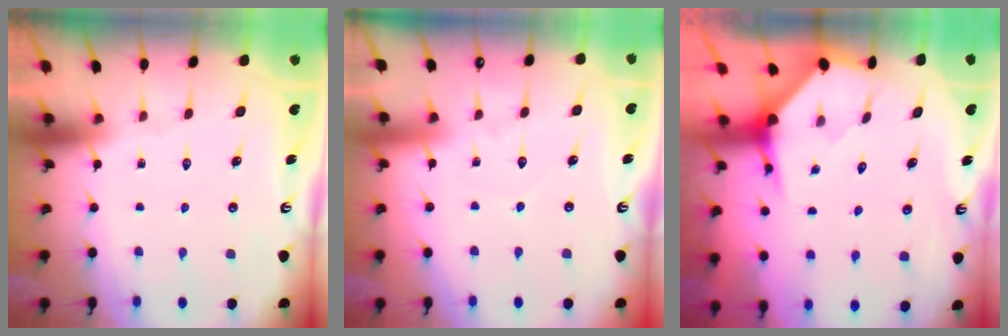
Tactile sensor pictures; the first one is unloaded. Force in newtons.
{"total": 3.5, "press": 3.5, "slide": 0.3}
{"total": 4.0, "press": 3.9, "slide": 0.4}